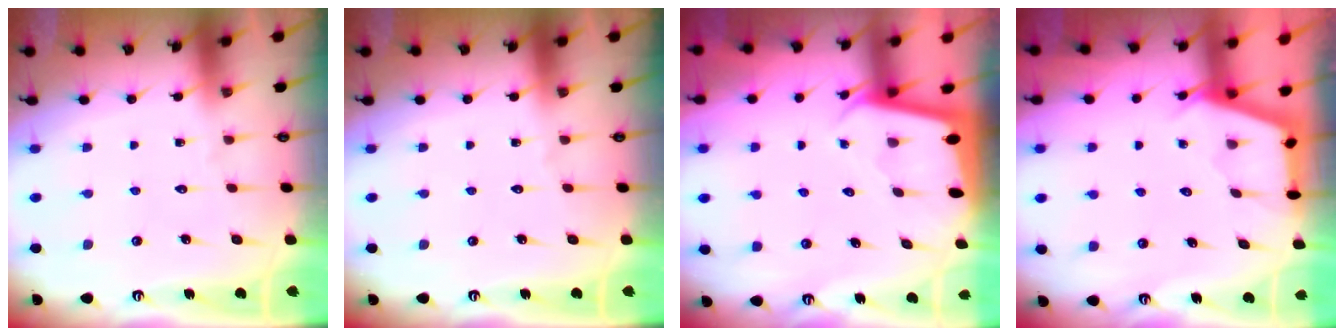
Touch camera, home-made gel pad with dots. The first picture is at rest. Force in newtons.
{"total": 0.0}
{"total": 1.8, "press": 1.8, "slide": 0.1}
{"total": 2.7, "press": 2.7, "slide": 0.4}